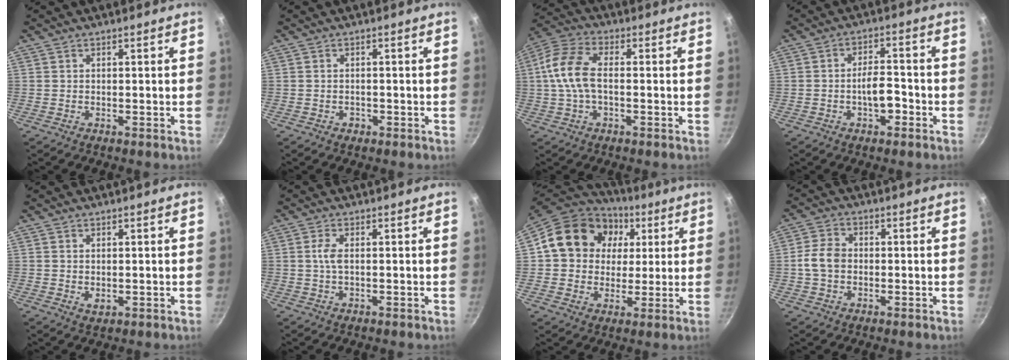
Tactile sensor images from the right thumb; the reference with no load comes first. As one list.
[{"total": 1.2, "force": [-0.6, 0.9, 0.5], "torque": [-0.007, 0.003, -0.005]}, {"total": 10.2, "force": [0.0, 5.4, 8.6], "torque": [-0.182, 0.028, -0.014]}, {"total": 5.9, "force": [-2.2, 2.8, 4.7], "torque": [-0.057, 0.027, -0.036]}, {"total": 1.9, "force": [0.2, 1.2, 1.4], "torque": [-0.023, -0.003, 0.005]}, {"total": 2.5, "force": [0.2, 1.0, 2.3], "torque": [-0.058, 0.004, 0.003]}, {"total": 18.0, "force": [4.6, 15.1, 8.8], "torque": [-0.134, 0.015, 0.067]}, {"total": 5.6, "force": [-0.4, 4.3, 3.5], "torque": [-0.059, 0.015, -0.015]}]